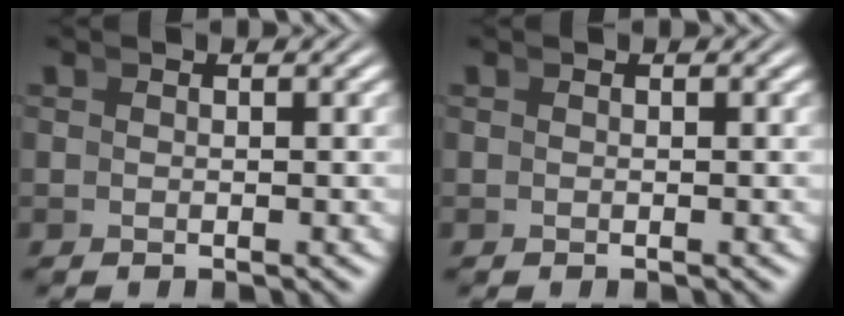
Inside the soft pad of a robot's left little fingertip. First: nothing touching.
{"total": 0.0}